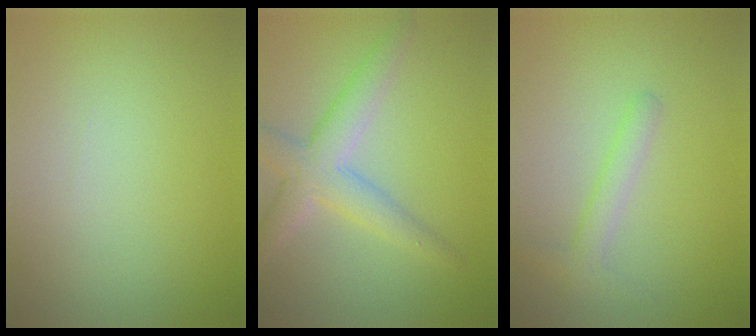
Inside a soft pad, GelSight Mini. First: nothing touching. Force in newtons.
{"total": 4.2, "press": 4.2, "slide": 0.2}
{"total": 1.8, "press": 1.8, "slide": 0.0}